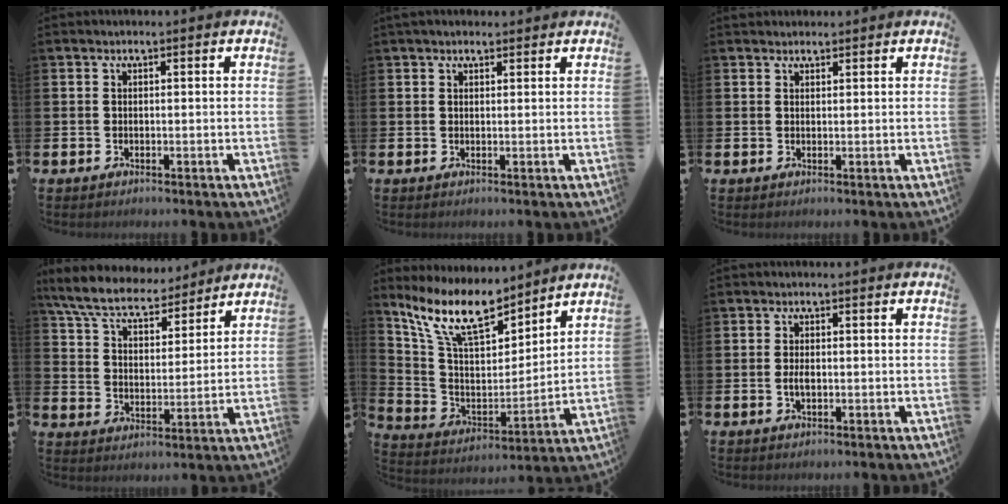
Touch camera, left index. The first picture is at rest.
{"total": 1.6, "force": [1.4, 0.6, 0.5], "torque": [-0.003, 0.002, 0.024]}
{"total": 1.2, "force": [1.1, 0.4, -0.1], "torque": [0.011, 0.000, 0.020]}
{"total": 8.2, "force": [7.4, 2.1, 2.7], "torque": [-0.088, -0.039, 0.134]}
{"total": 11.8, "force": [10.0, 3.4, 5.2], "torque": [-0.147, -0.048, 0.182]}
{"total": 1.7, "force": [-0.4, 0.8, 1.5], "torque": [-0.026, 0.000, -0.008]}